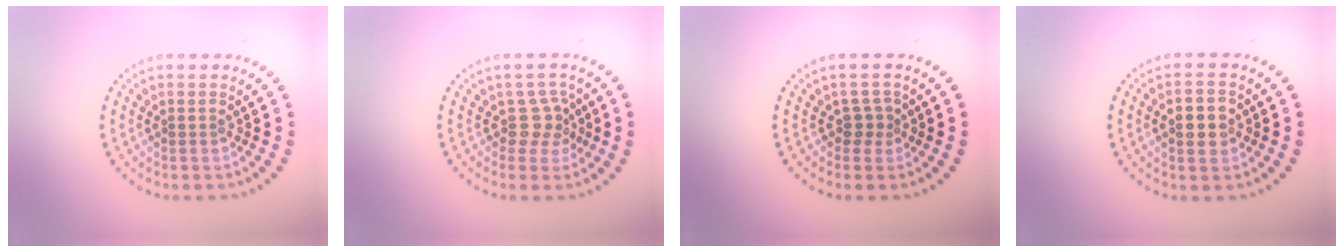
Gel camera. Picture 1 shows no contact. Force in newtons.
{"total": 2.3, "press": 1.6, "slide": 1.6}
{"total": 1.4, "press": 0.9, "slide": 1.1}
{"total": 2.9, "press": 2.9, "slide": 0.2}